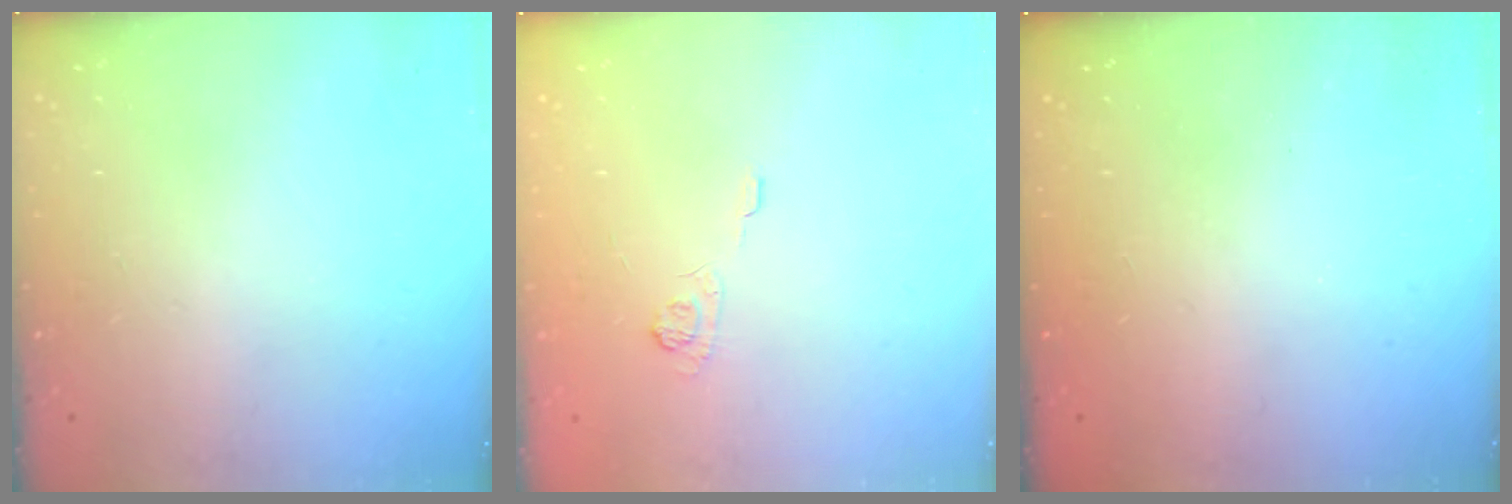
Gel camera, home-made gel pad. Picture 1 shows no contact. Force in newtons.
{"total": 4.5, "press": 4.4, "slide": 1.2}
{"total": 2.6, "press": 2.4, "slide": 0.8}